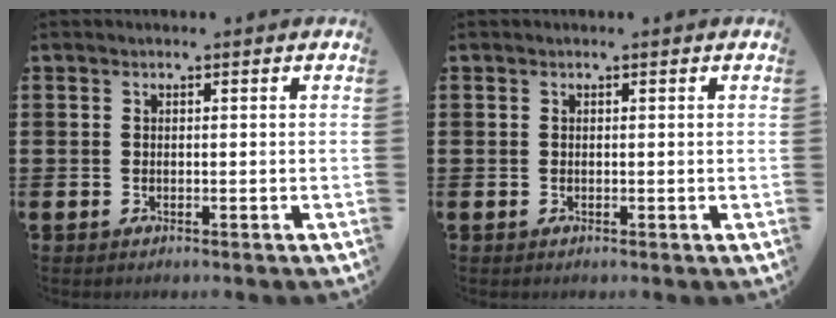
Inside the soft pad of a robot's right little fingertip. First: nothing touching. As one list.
[{"total": 0.0}]